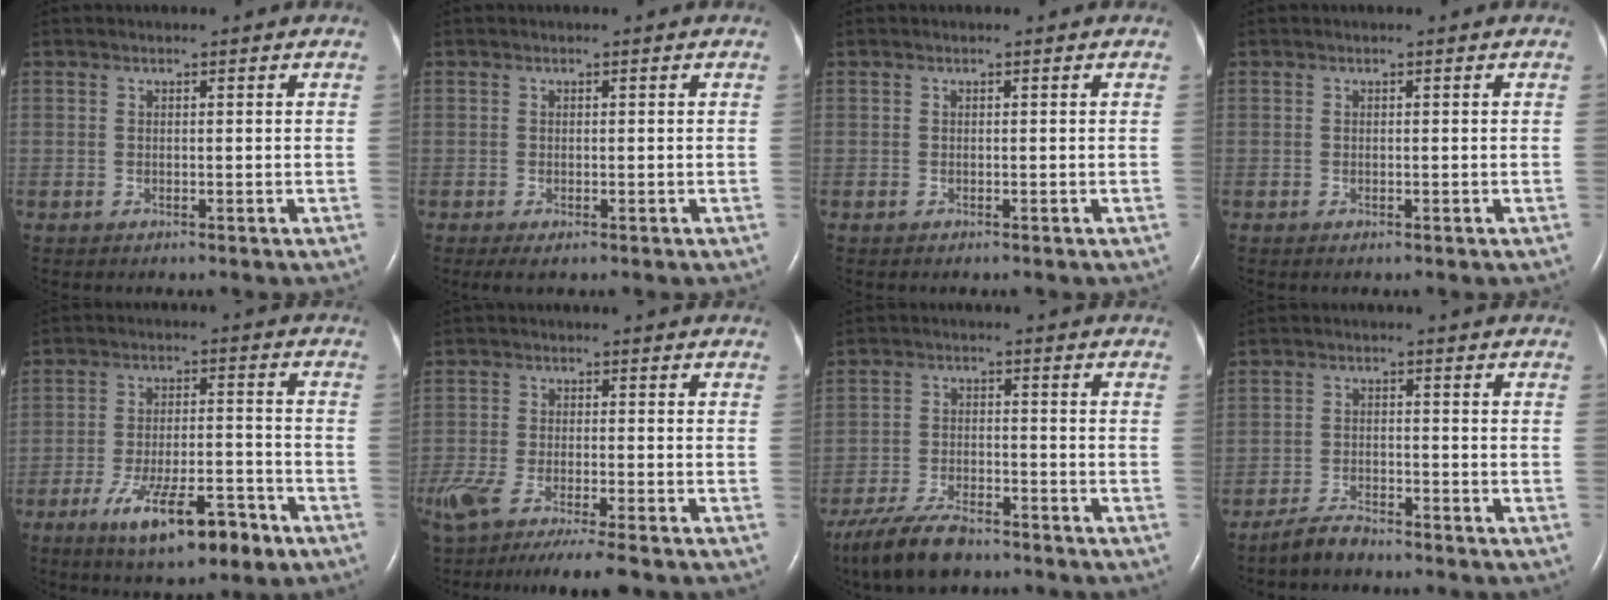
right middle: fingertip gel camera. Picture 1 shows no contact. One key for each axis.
{"total": 1.7, "fx": -0.8, "fy": 0.5, "fz": 1.4, "tx": -0.027, "ty": -0.006, "tz": -0.008}
{"total": 0.0}
{"total": 0.0}
{"total": 12.9, "fx": -7.4, "fy": 3.4, "fz": 10.0, "tx": -0.169, "ty": -0.006, "tz": -0.112}
{"total": 15.2, "fx": -11.6, "fy": 2.6, "fz": 9.4, "tx": -0.205, "ty": -0.035, "tz": -0.194}
{"total": 9.3, "fx": -7.4, "fy": 2.6, "fz": 4.9, "tx": -0.100, "ty": -0.022, "tz": -0.136}
{"total": 3.6, "fx": -3.3, "fy": 0.6, "fz": 1.1, "tx": -0.029, "ty": -0.008, "tz": -0.062}